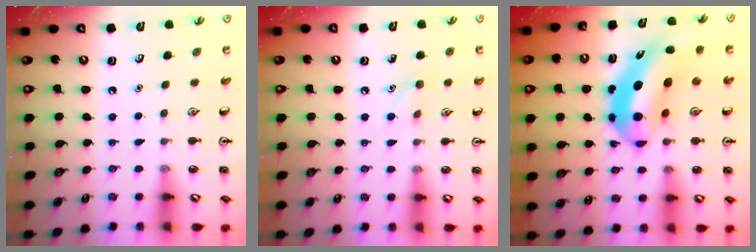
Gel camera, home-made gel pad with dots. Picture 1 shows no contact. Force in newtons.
{"total": 5.8, "press": 5.5, "slide": 1.8}
{"total": 10.1, "press": 9.6, "slide": 3.0}